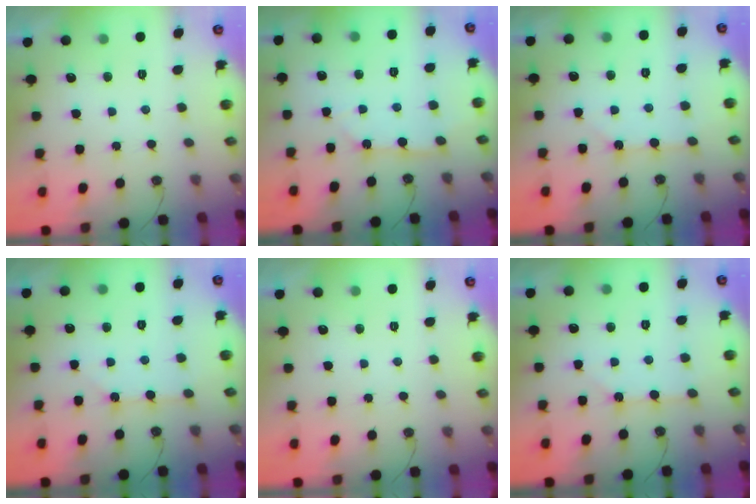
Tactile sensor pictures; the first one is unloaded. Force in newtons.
{"total": 3.1, "press": 3.1, "slide": 0.2}
{"total": 1.8, "press": 1.8, "slide": 0.1}
{"total": 3.8, "press": 3.8, "slide": 0.5}
{"total": 0.0}
{"total": 1.8, "press": 1.8, "slide": 0.1}